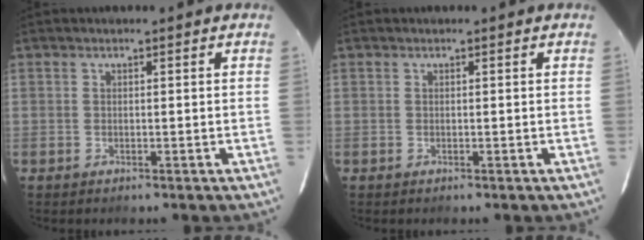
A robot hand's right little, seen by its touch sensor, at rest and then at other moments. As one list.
[{"total": 0.0}]